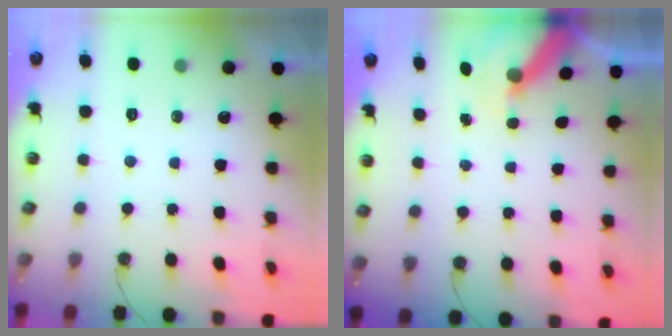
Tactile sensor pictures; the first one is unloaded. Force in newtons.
{"total": 6.0, "press": 6.0, "slide": 0.5}